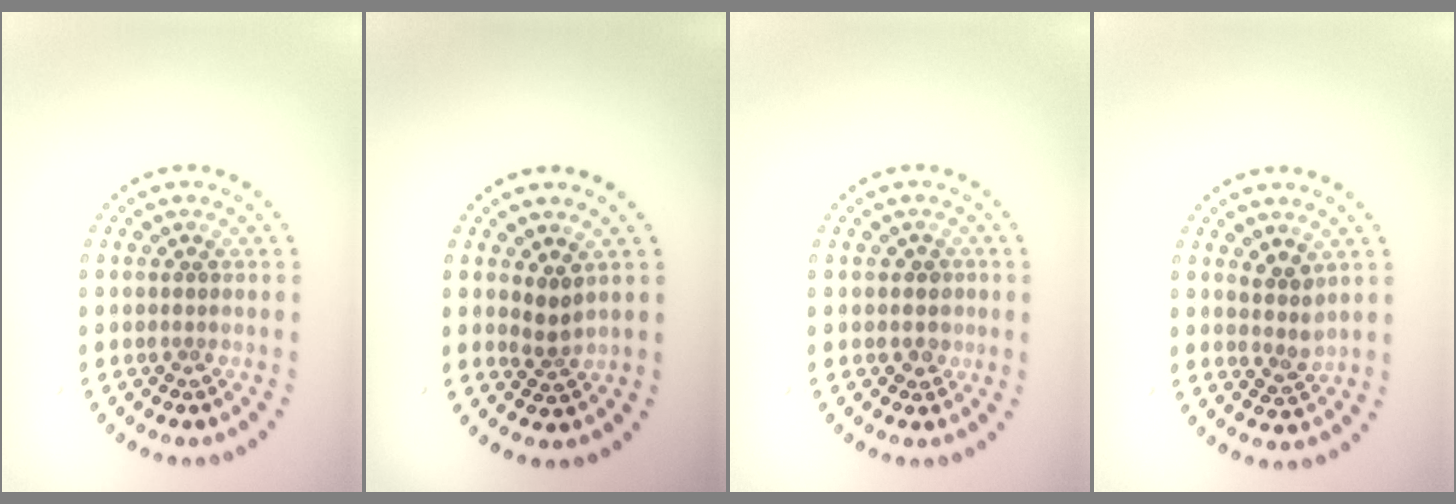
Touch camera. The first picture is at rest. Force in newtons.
{"total": 1.8, "press": 1.2, "slide": 1.3}
{"total": 1.5, "press": 1.3, "slide": 0.8}
{"total": 2.0, "press": 1.6, "slide": 1.2}